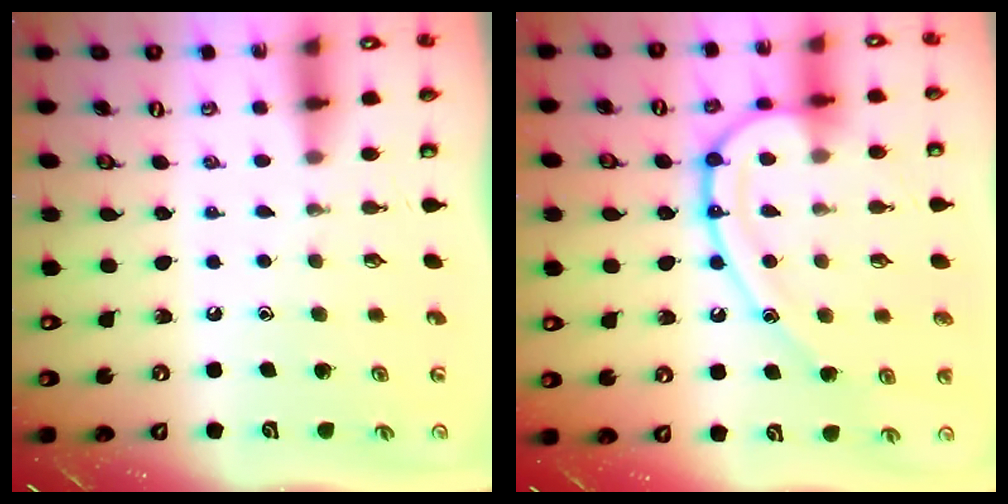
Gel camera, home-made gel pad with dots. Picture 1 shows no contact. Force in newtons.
{"total": 17.6, "press": 17.5, "slide": 1.6}